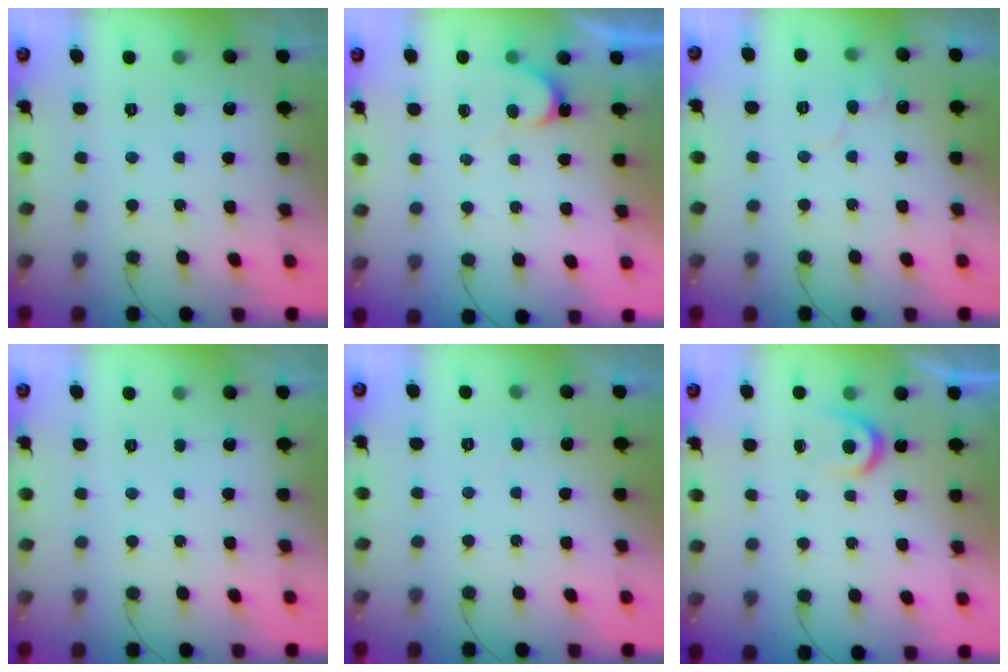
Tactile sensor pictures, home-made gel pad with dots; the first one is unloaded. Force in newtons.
{"total": 4.6, "press": 4.6, "slide": 0.4}
{"total": 6.4, "press": 6.4, "slide": 0.5}
{"total": 0.0}
{"total": 2.6, "press": 2.6, "slide": 0.3}
{"total": 4.4, "press": 4.3, "slide": 0.5}